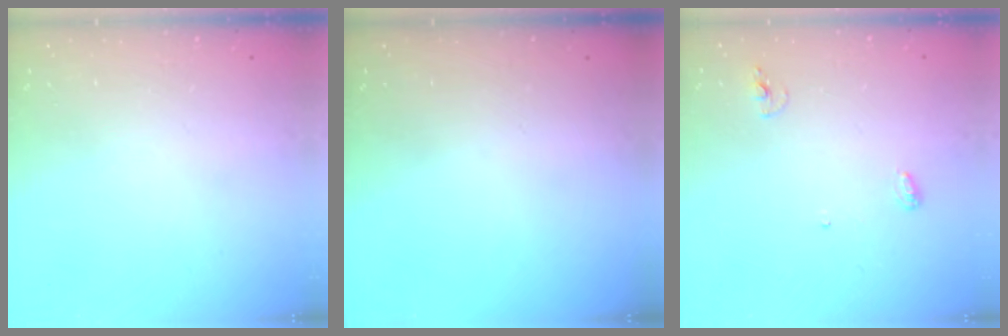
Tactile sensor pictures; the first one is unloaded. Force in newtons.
{"total": 0.0}
{"total": 5.4, "press": 5.2, "slide": 1.4}